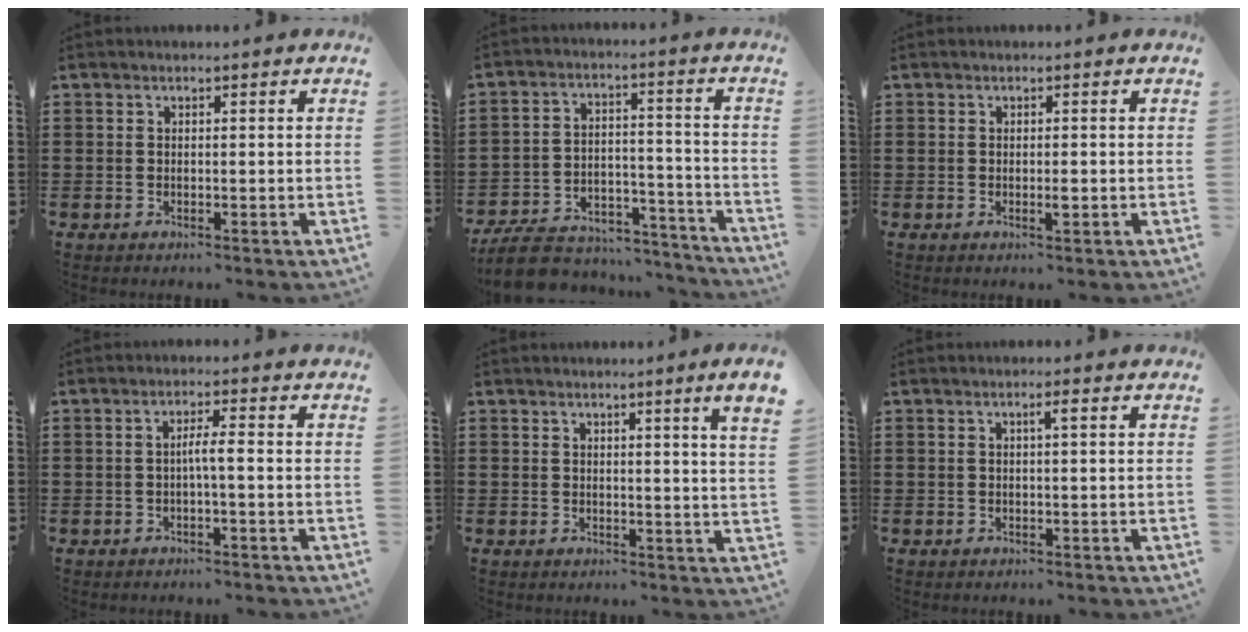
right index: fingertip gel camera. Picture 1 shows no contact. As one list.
[{"total": 8.6, "force": [-7.8, 2.4, 2.5], "torque": [-0.047, 0.022, -0.151]}, {"total": 1.2, "force": [-0.3, 0.3, 1.2], "torque": [-0.021, -0.001, -0.005]}, {"total": 2.5, "force": [-0.5, 0.0, 2.5], "torque": [-0.045, 0.000, -0.011]}, {"total": 2.7, "force": [1.7, -1.0, 1.8], "torque": [-0.035, -0.007, 0.030]}, {"total": 1.4, "force": [0.3, 0.0, 1.3], "torque": [-0.023, 0.001, 0.004]}]